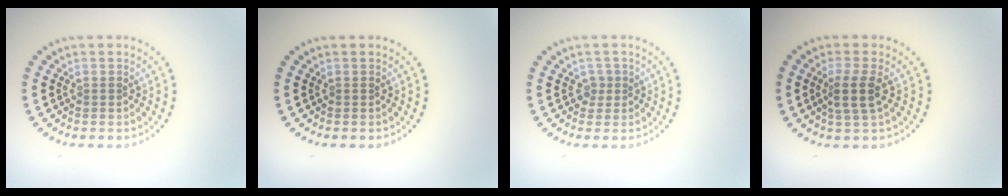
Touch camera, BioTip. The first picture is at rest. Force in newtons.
{"total": 0.0}
{"total": 1.1, "press": 0.8, "slide": 0.7}
{"total": 2.5, "press": 2.0, "slide": 1.4}